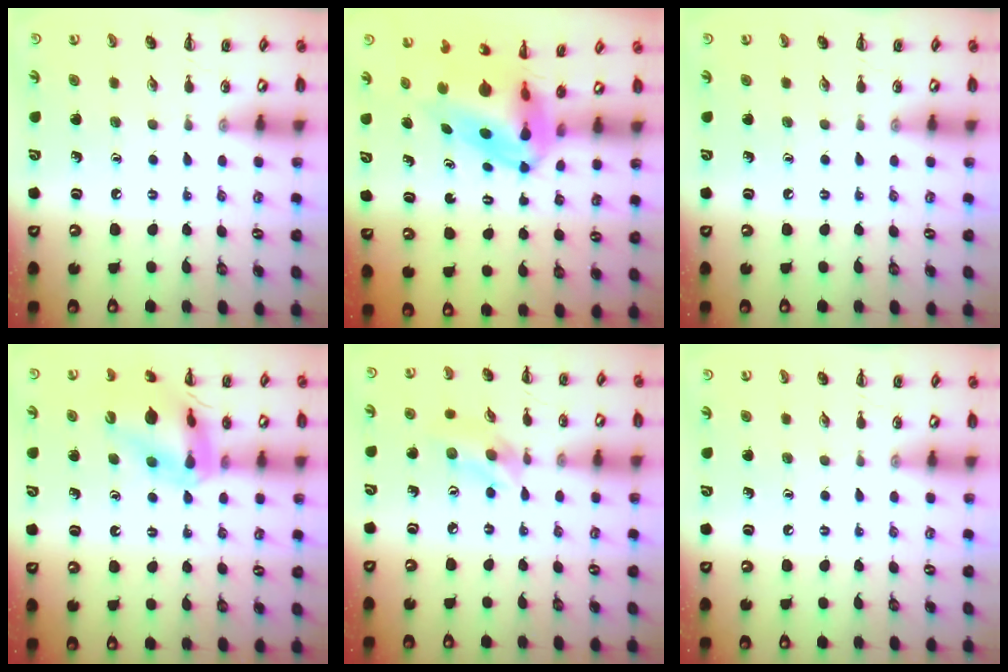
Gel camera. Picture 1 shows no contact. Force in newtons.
{"total": 7.7, "press": 7.3, "slide": 2.5}
{"total": 0.0}
{"total": 16.6, "press": 16.4, "slide": 2.3}
{"total": 6.2, "press": 6.2, "slide": 0.7}
{"total": 0.0}